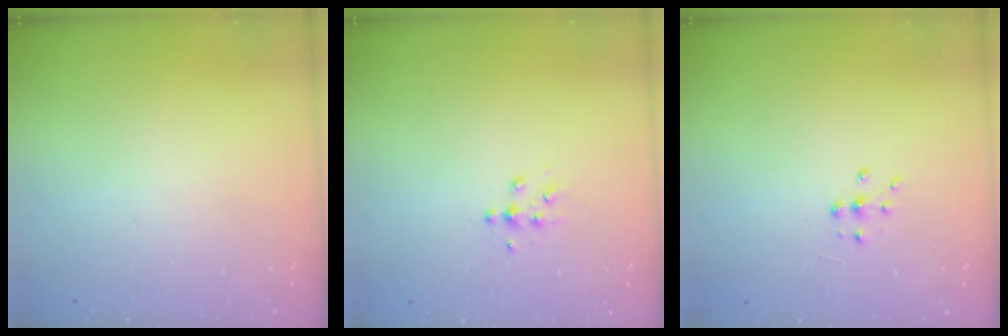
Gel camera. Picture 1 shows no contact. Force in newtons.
{"total": 4.9, "press": 4.9, "slide": 0.7}
{"total": 5.7, "press": 5.7, "slide": 0.6}